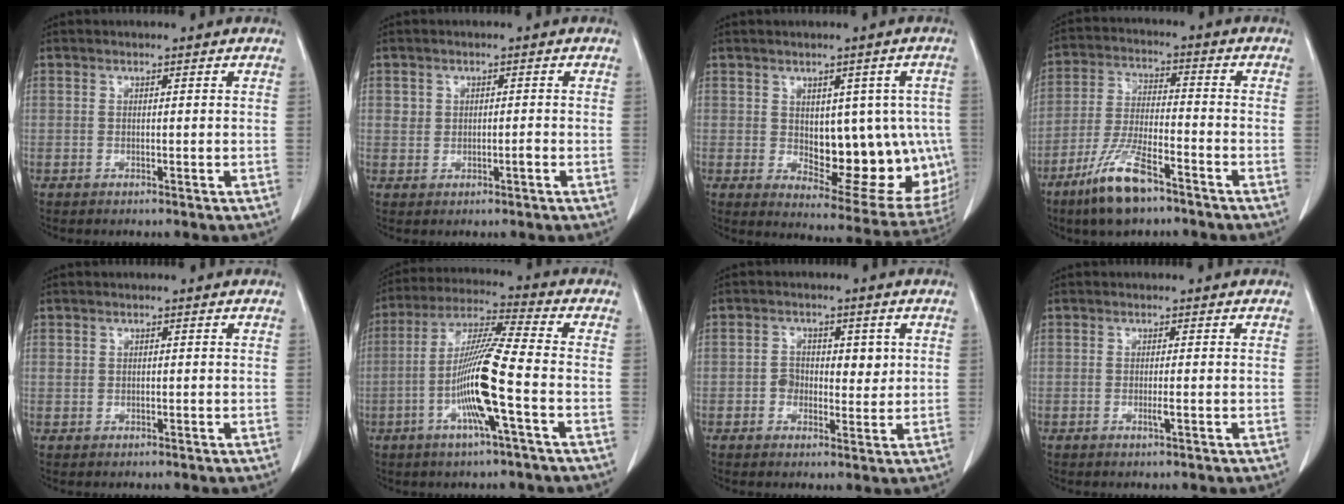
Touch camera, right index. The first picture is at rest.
{"total": 1.8, "force": [0.0, 1.3, 1.2], "torque": [-0.022, 0.009, 0.005]}
{"total": 15.8, "force": [-0.7, 7.8, 13.8], "torque": [-0.133, 0.008, 0.016]}
{"total": 10.5, "force": [-7.0, 2.3, 7.4], "torque": [-0.155, -0.019, -0.134]}
{"total": 0.7, "force": [0.2, 0.7, 0.3], "torque": [-0.005, 0.008, 0.004]}
{"total": 12.4, "force": [-3.5, -0.3, 11.9], "torque": [-0.234, -0.002, -0.075]}
{"total": 4.5, "force": [0.4, 3.3, 3.0], "torque": [-0.034, 0.009, 0.006]}
{"total": 1.2, "force": [-0.4, -0.2, 1.2], "torque": [-0.020, -0.004, -0.007]}